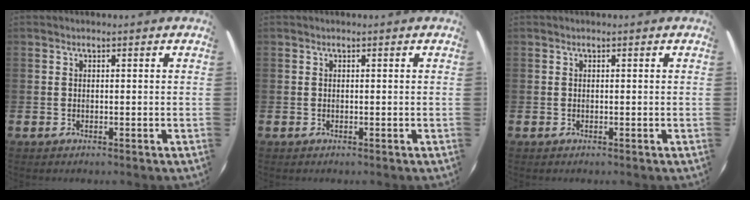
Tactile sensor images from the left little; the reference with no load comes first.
{"total": 0.0}
{"total": 0.0}